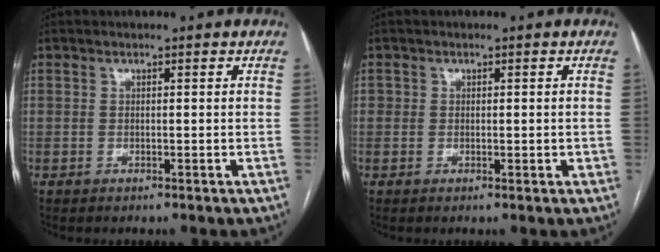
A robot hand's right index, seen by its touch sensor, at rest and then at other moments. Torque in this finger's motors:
{"motor_torque": [-0.30, 0.69, 0.12, 0.05]}